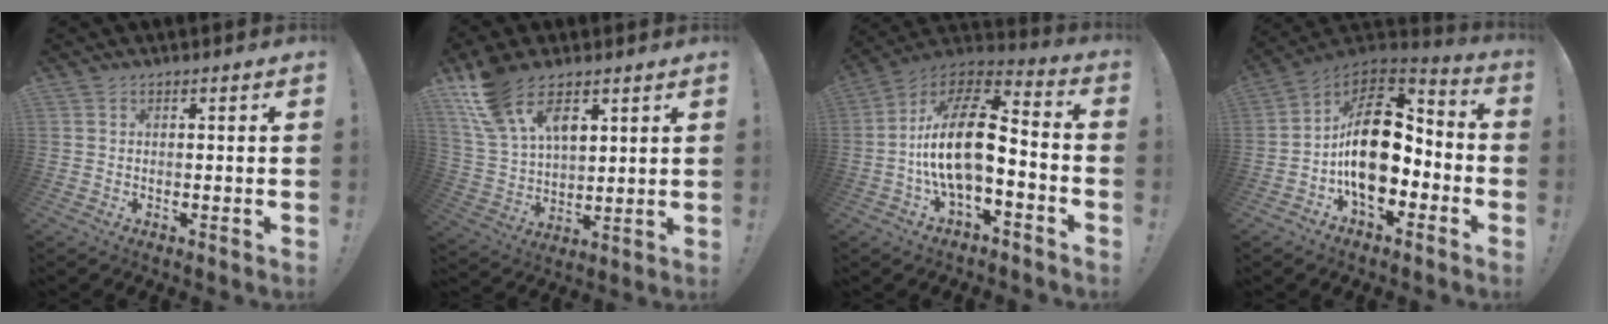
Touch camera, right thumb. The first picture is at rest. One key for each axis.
{"total": 15.9, "fx": 9.4, "fy": 8.9, "fz": 9.3, "tx": -0.183, "ty": -0.045, "tz": 0.178}
{"total": 18.8, "fx": -2.1, "fy": 8.9, "fz": 16.4, "tx": -0.301, "ty": 0.017, "tz": -0.034}
{"total": 21.0, "fx": -0.4, "fy": 12.9, "fz": 16.6, "tx": -0.279, "ty": 0.017, "tz": 0.005}